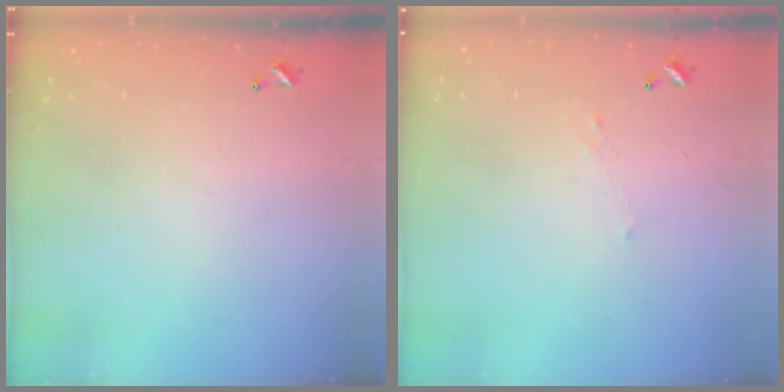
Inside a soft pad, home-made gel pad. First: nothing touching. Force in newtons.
{"total": 1.0, "press": 0.8, "slide": 0.5}